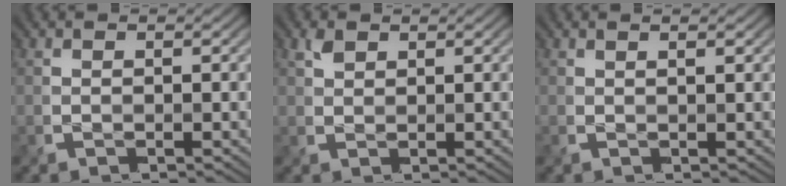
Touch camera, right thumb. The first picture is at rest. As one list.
[{"total": 1.4, "force": [0.9, 0.7, 0.8], "torque": [-0.020, 0.002, 0.019]}, {"total": 1.2, "force": [0.6, -0.1, 1.0], "torque": [-0.013, -0.003, 0.010]}]